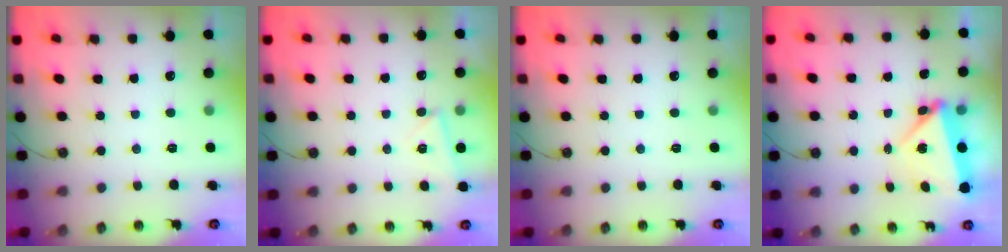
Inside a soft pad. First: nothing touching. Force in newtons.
{"total": 3.9, "press": 3.2, "slide": 2.3}
{"total": 0.0}
{"total": 6.9, "press": 4.8, "slide": 4.9}